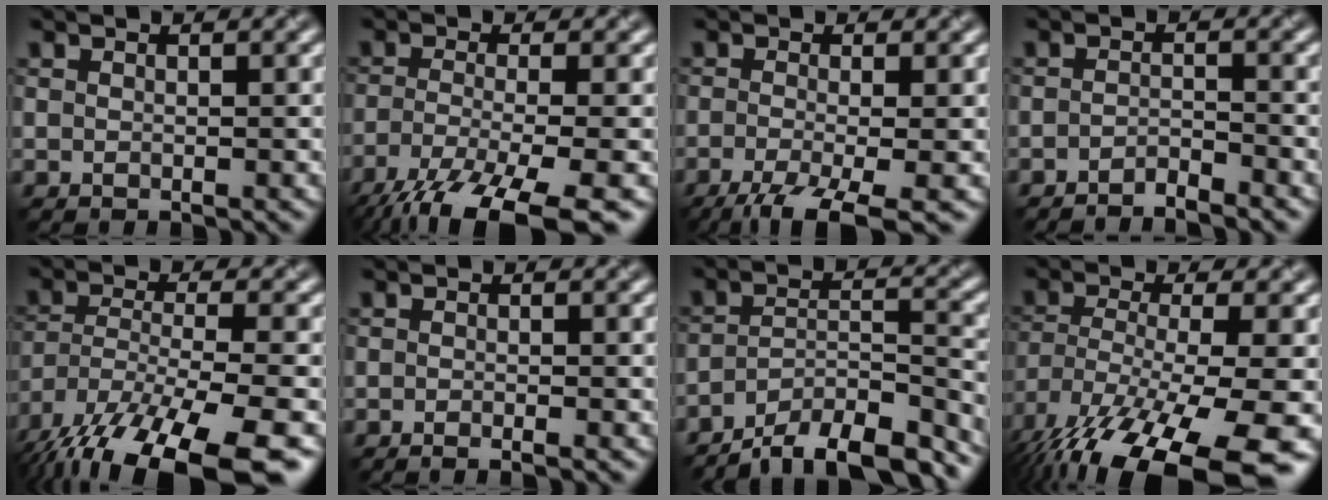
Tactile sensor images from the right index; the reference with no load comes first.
{"total": 10.6, "force": [-7.0, 2.5, 7.5], "torque": [-0.139, -0.023, -0.121]}
{"total": 6.6, "force": [-3.6, 1.8, 5.3], "torque": [-0.080, -0.014, -0.064]}
{"total": 1.8, "force": [-1.6, 0.2, 0.7], "torque": [-0.007, 0.002, -0.034]}
{"total": 14.5, "force": [-10.1, 5.0, 9.0], "torque": [-0.191, -0.051, -0.151]}
{"total": 1.3, "force": [-0.8, 0.3, 1.0], "torque": [-0.009, -0.004, -0.016]}
{"total": 10.5, "force": [-8.9, 2.7, 4.9], "torque": [-0.071, 0.006, -0.141]}
{"total": 15.9, "force": [-10.1, 4.7, 11.4], "torque": [-0.228, -0.048, -0.144]}